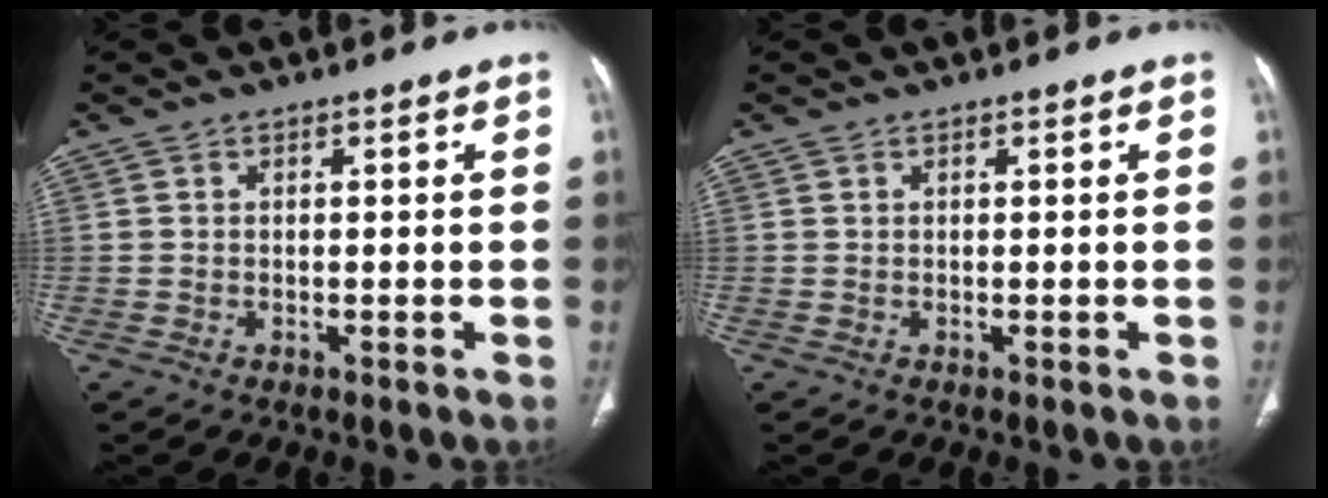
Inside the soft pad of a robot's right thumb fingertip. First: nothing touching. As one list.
[{"total": 0.0}]